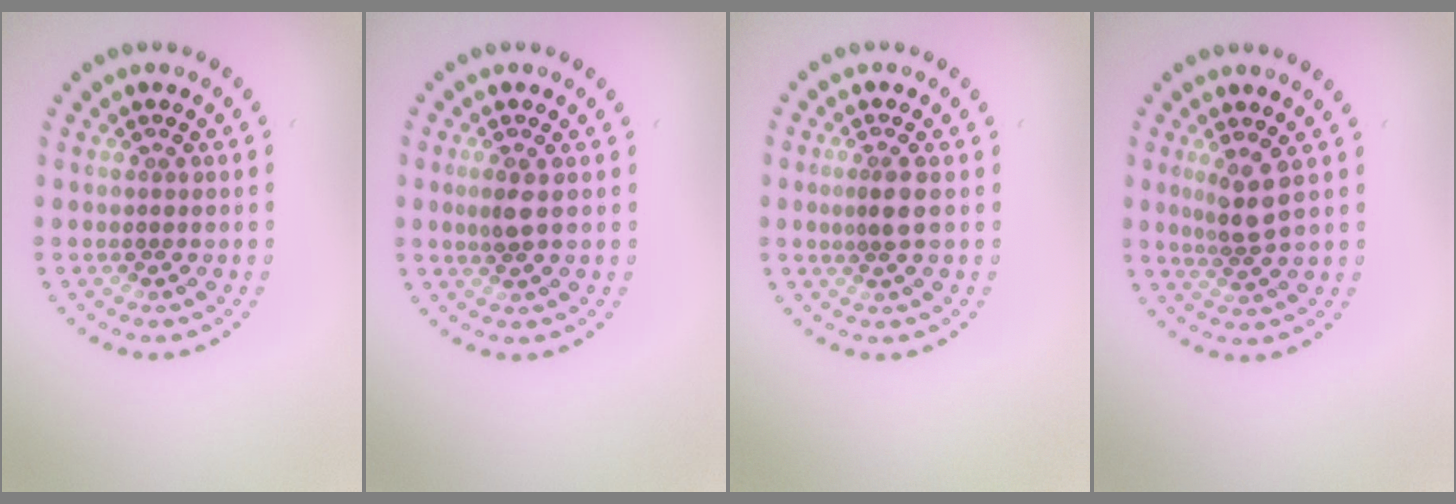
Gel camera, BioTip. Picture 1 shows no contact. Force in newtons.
{"total": 1.6, "press": 1.4, "slide": 0.8}
{"total": 1.9, "press": 1.5, "slide": 1.1}
{"total": 2.6, "press": 1.9, "slide": 1.7}